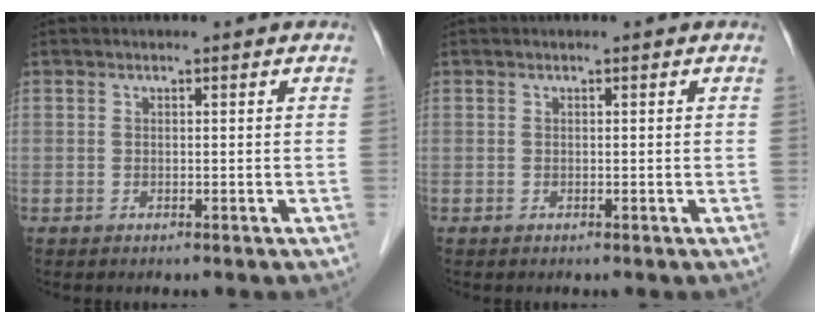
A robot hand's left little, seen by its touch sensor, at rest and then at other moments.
{"total": 0.0}